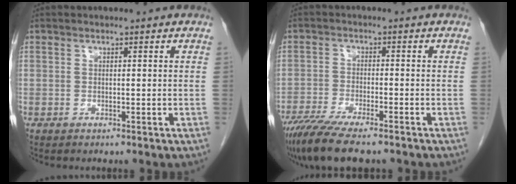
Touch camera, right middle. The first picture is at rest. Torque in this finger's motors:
{"motor_torque": [1.17, -0.97, 0.35, 0.13]}